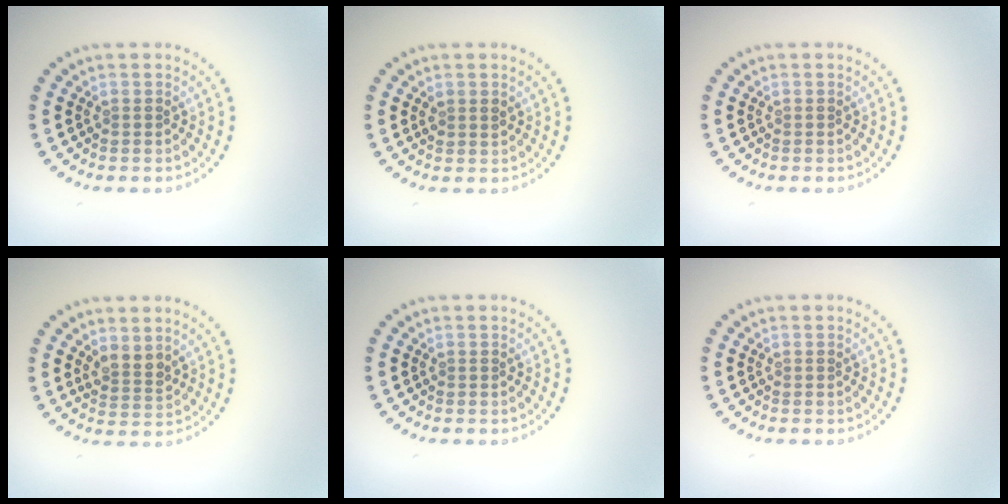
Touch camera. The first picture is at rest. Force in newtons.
{"total": 1.1, "press": 1.0, "slide": 0.5}
{"total": 0.0}
{"total": 2.1, "press": 1.7, "slide": 1.2}
{"total": 0.0}
{"total": 0.0}